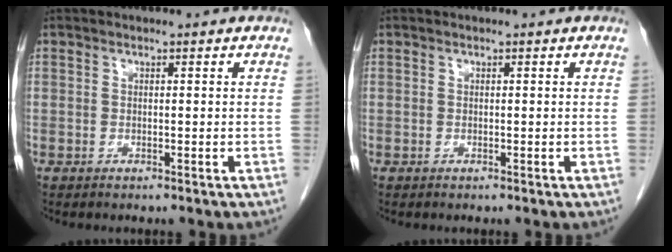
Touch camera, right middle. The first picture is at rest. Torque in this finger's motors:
{"motor_torque": [-0.02, 0.00, 0.00, 0.00]}